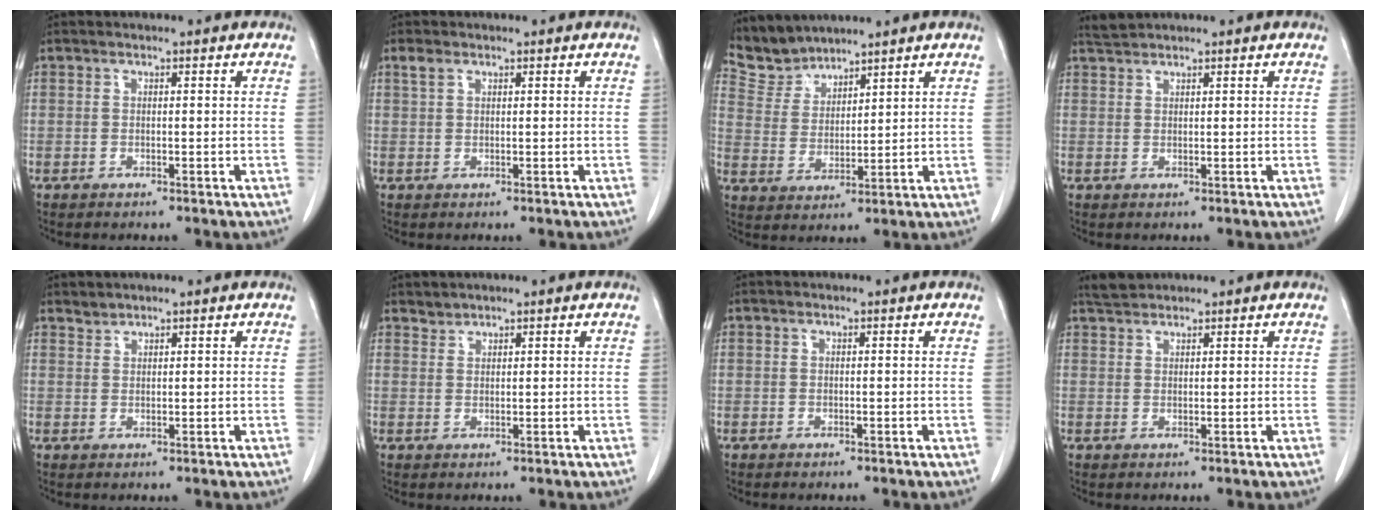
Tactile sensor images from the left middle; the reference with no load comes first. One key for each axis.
{"total": 1.4, "fx": 0.9, "fy": 0.7, "fz": 0.8, "tx": -0.022, "ty": 0.011, "tz": 0.020}
{"total": 5.7, "fx": 5.6, "fy": 1.1, "fz": -0.4, "tx": 0.001, "ty": 0.005, "tz": 0.126}
{"total": 1.4, "fx": 1.4, "fy": -0.3, "fz": -0.1, "tx": -0.005, "ty": 0.006, "tz": 0.034}
{"total": 1.1, "fx": 1.1, "fy": 0.1, "fz": -0.2, "tx": 0.001, "ty": -0.001, "tz": 0.021}
{"total": 1.1, "fx": 1.1, "fy": 0.2, "fz": -0.2, "tx": 0.004, "ty": 0.000, "tz": 0.021}
{"total": 0.0}
{"total": 2.0, "fx": 2.0, "fy": 0.3, "fz": 0.1, "tx": -0.011, "ty": 0.008, "tz": 0.040}